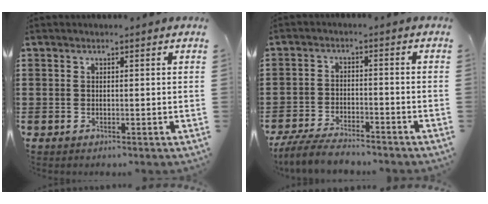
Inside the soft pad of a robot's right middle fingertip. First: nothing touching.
{"total": 5.0, "force": [-4.6, 0.7, 1.8], "torque": [-0.041, -0.003, -0.093]}